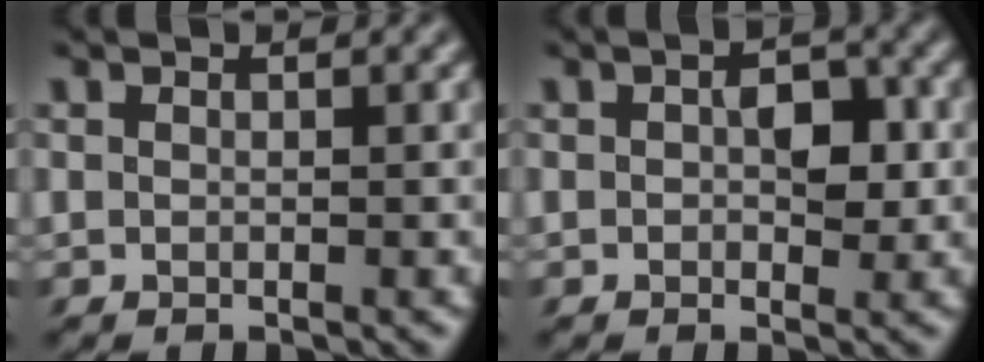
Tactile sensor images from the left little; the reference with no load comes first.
{"total": 4.1, "force": [-0.1, 2.5, 3.2], "torque": [-0.050, 0.003, -0.002]}